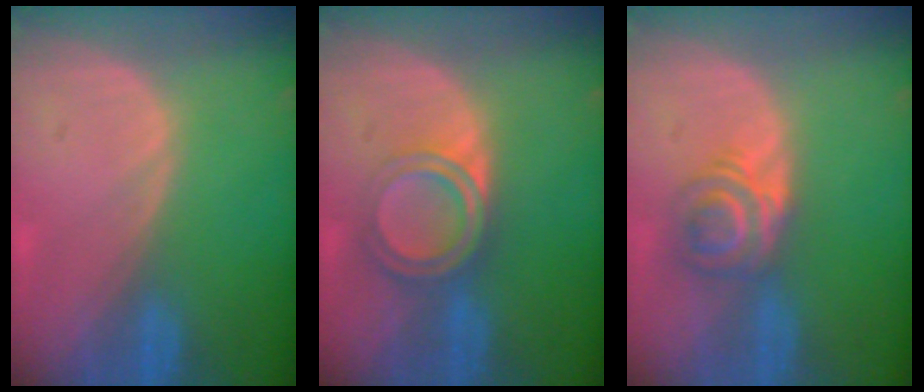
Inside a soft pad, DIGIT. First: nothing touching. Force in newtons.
{"total": 6.0, "press": 5.2, "slide": 3.0}
{"total": 6.1, "press": 5.2, "slide": 3.3}